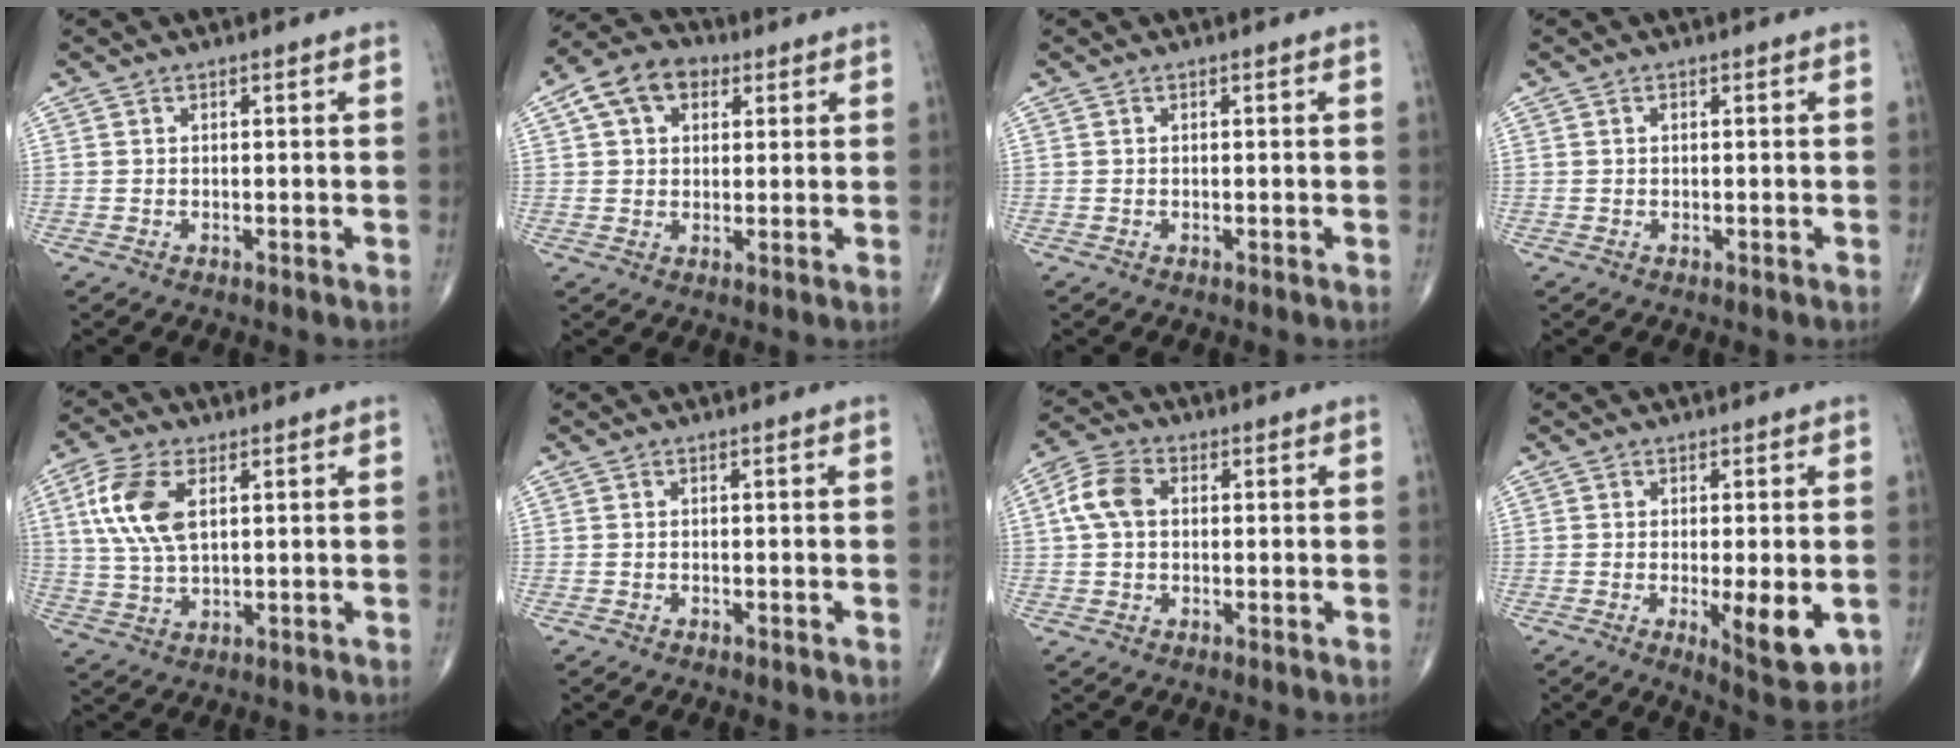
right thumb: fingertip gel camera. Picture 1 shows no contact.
{"total": 9.2, "force": [3.5, 6.4, 5.6], "torque": [-0.084, 0.013, 0.051]}
{"total": 0.0}
{"total": 0.5, "force": [0.1, 0.3, 0.4], "torque": [-0.007, 0.001, 0.003]}
{"total": 11.2, "force": [3.2, 5.7, 9.1], "torque": [-0.197, -0.001, 0.064]}
{"total": 0.0}
{"total": 6.6, "force": [0.9, 4.5, 4.7], "torque": [-0.099, 0.020, 0.010]}
{"total": 8.8, "force": [-1.9, 2.7, 8.2], "torque": [-0.108, -0.021, -0.022]}